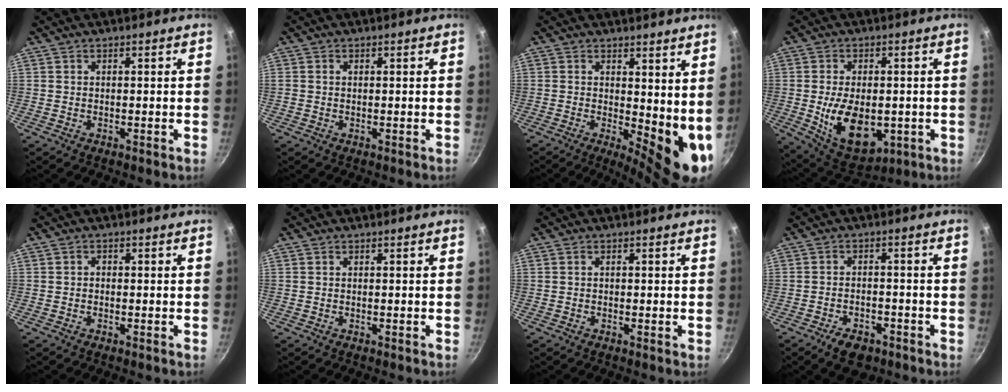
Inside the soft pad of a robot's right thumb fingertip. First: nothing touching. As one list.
[{"total": 0.6, "force": [0.0, 0.5, 0.2], "torque": [-0.002, 0.003, 0.000]}, {"total": 10.8, "force": [1.6, 4.2, 9.8], "torque": [-0.106, -0.028, 0.028]}, {"total": 14.4, "force": [-2.1, 8.8, 11.2], "torque": [-0.159, -0.010, -0.015]}, {"total": 0.8, "force": [-0.3, 0.7, 0.4], "torque": [-0.005, 0.004, -0.006]}, {"total": 0.0}, {"total": 0.8, "force": [0.0, 0.4, 0.7], "torque": [-0.011, 0.002, -0.001]}, {"total": 5.9, "force": [-3.7, 3.4, 3.1], "torque": [-0.039, 0.027, -0.050]}]